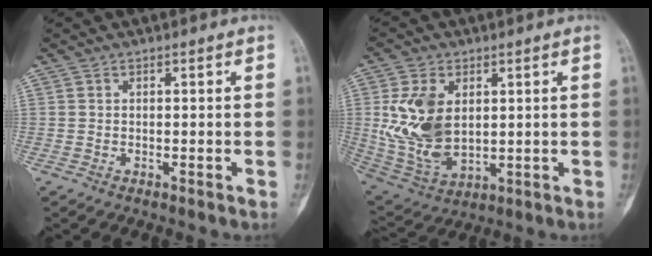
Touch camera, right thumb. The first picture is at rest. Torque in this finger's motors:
{"motor_torque": [1.81, 1.93, 1.50, 0.34, 0.16]}